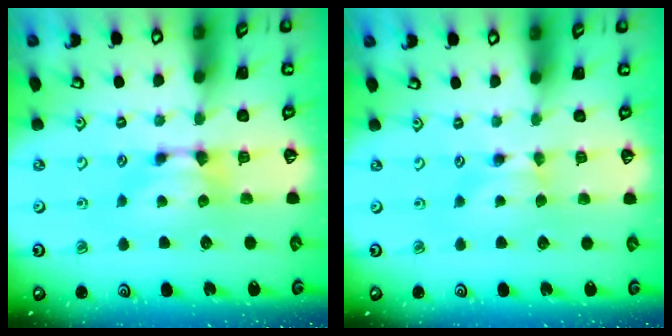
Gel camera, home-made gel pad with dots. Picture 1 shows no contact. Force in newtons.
{"total": 0.0}